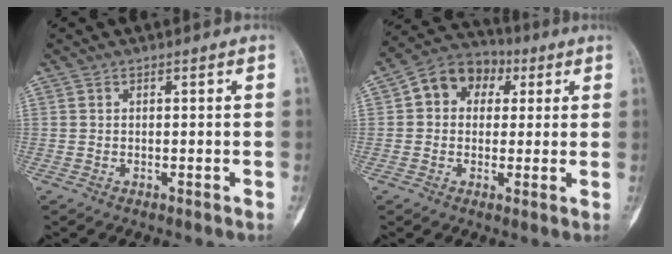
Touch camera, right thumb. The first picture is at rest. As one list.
[{"total": 10.3, "force": [2.6, 8.4, 5.4], "torque": [-0.048, 0.018, 0.029]}]